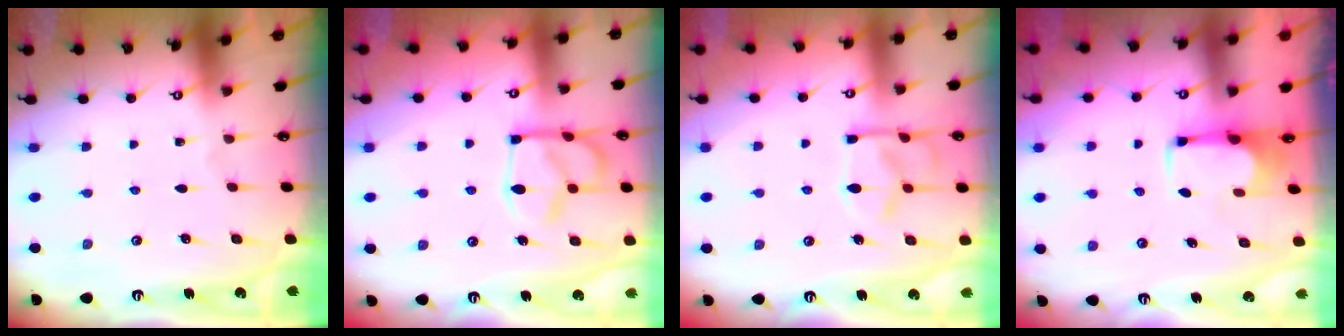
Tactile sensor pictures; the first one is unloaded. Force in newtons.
{"total": 5.8, "press": 5.7, "slide": 1.1}
{"total": 12.7, "press": 12.7, "slide": 1.2}
{"total": 1.8, "press": 1.6, "slide": 0.9}